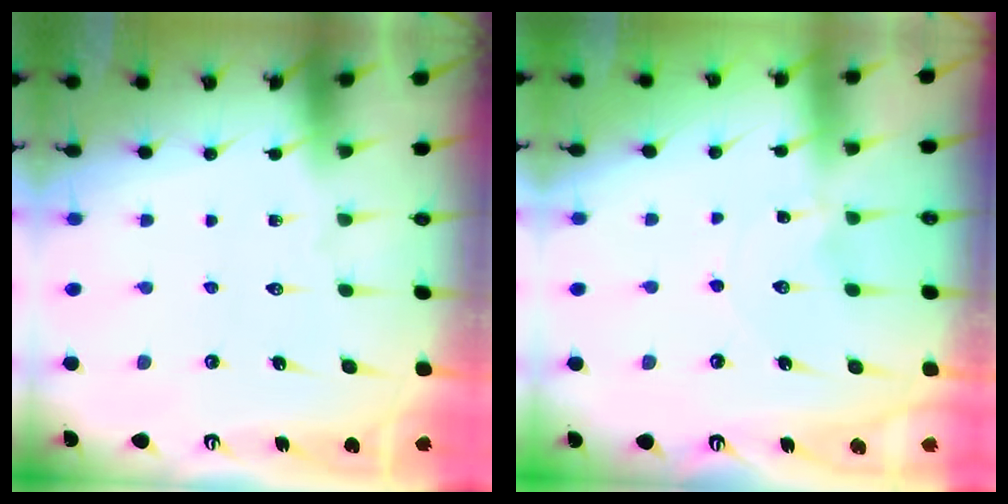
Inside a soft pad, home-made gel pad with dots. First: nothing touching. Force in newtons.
{"total": 0.0}